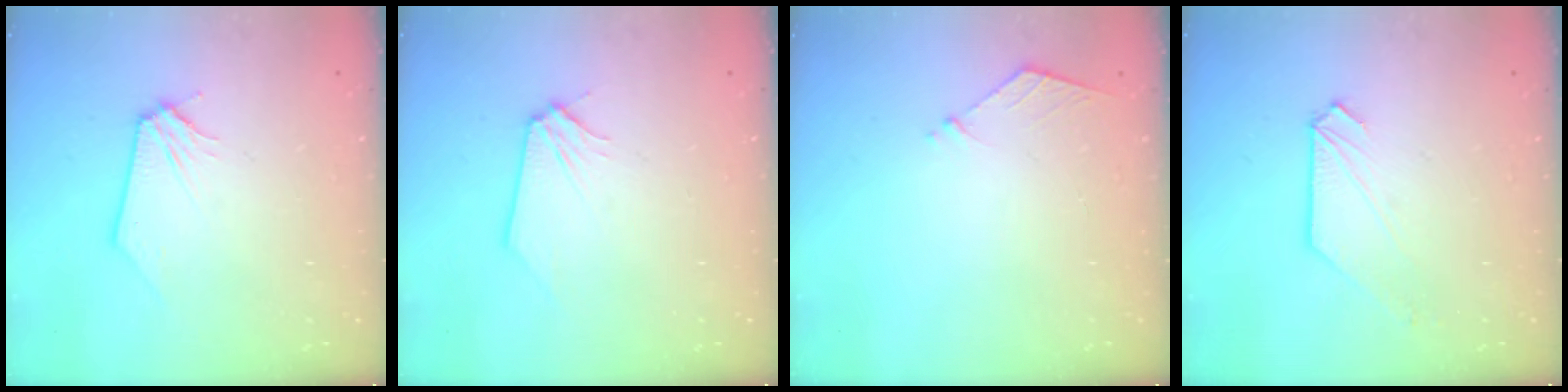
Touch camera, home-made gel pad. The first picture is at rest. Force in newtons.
{"total": 0.0}
{"total": 5.8, "press": 5.7, "slide": 0.8}
{"total": 1.1, "press": 1.1, "slide": 0.1}